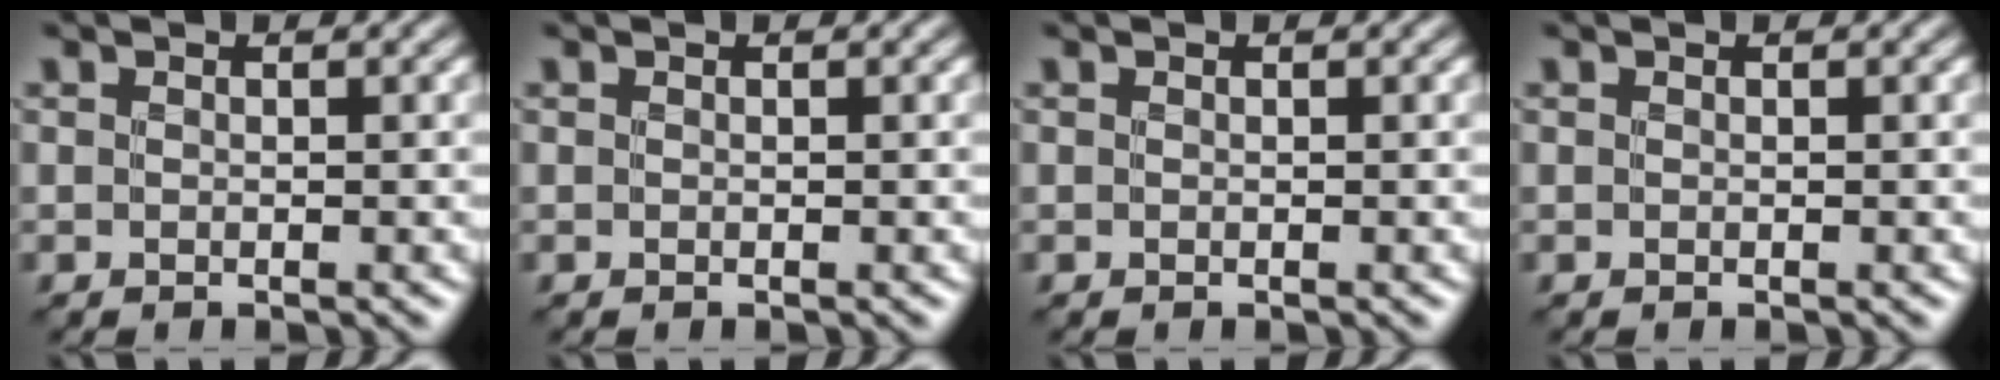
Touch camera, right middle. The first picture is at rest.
{"total": 0.0}
{"total": 0.0}
{"total": 0.0}